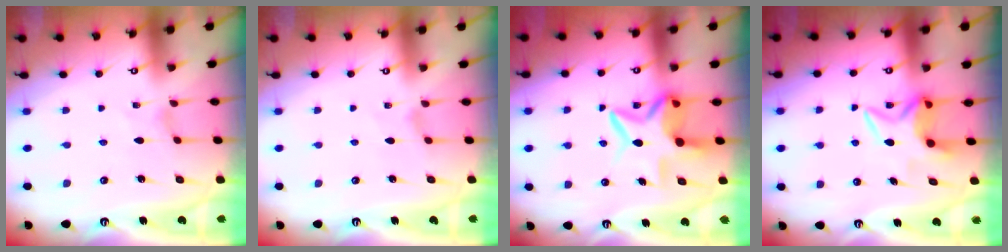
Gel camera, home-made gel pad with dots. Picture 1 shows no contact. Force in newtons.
{"total": 0.0}
{"total": 8.2, "press": 8.1, "slide": 0.9}
{"total": 7.0, "press": 7.0, "slide": 0.6}